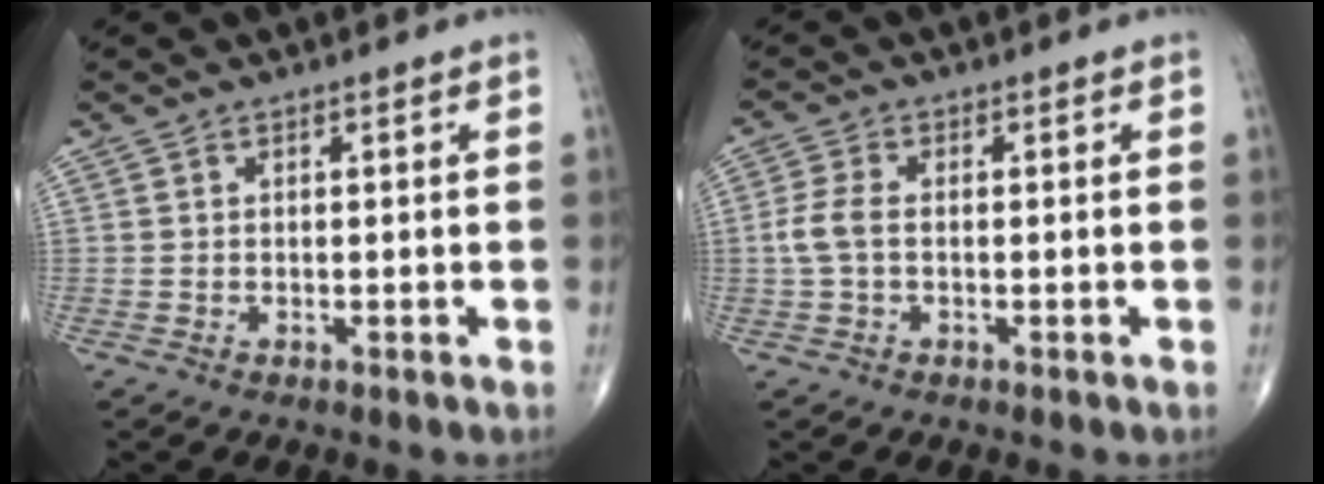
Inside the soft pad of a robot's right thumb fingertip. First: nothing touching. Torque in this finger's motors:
{"motor_torque": [-0.15, 0.17, 0.42, -0.09, 0.02]}